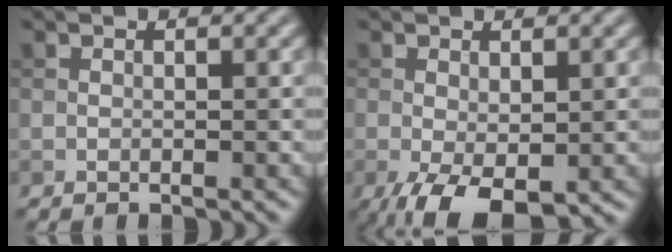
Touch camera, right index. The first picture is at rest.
{"total": 5.4, "force": [-2.2, 2.5, 4.3], "torque": [-0.092, -0.020, -0.030]}